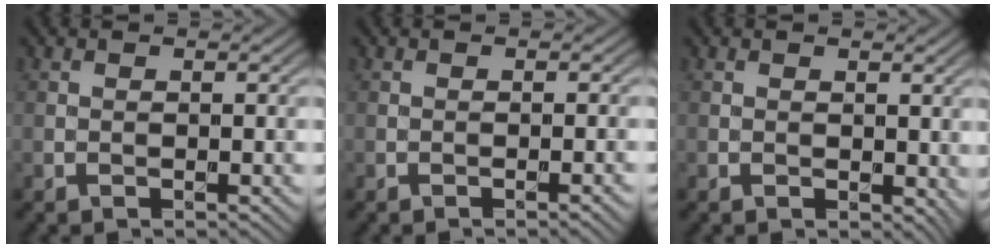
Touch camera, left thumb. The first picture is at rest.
{"total": 1.1, "force": [-0.5, 0.1, 1.0], "torque": [-0.012, 0.002, -0.010]}
{"total": 1.5, "force": [0.3, 1.0, 1.0], "torque": [-0.012, -0.005, 0.008]}